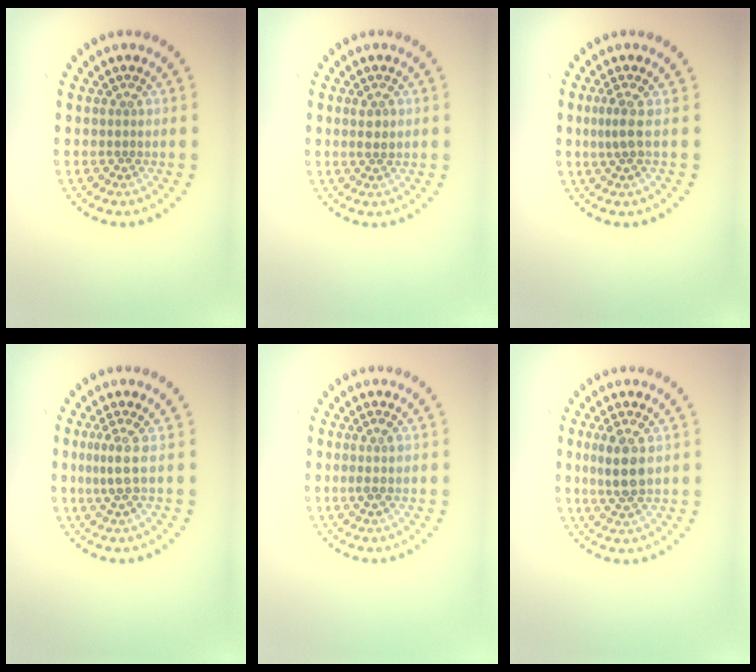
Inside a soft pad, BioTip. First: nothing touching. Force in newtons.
{"total": 1.3, "press": 1.3, "slide": 0.1}
{"total": 1.7, "press": 1.2, "slide": 1.2}
{"total": 2.0, "press": 1.4, "slide": 1.4}
{"total": 1.1, "press": 0.9, "slide": 0.5}
{"total": 3.4, "press": 3.2, "slide": 1.0}